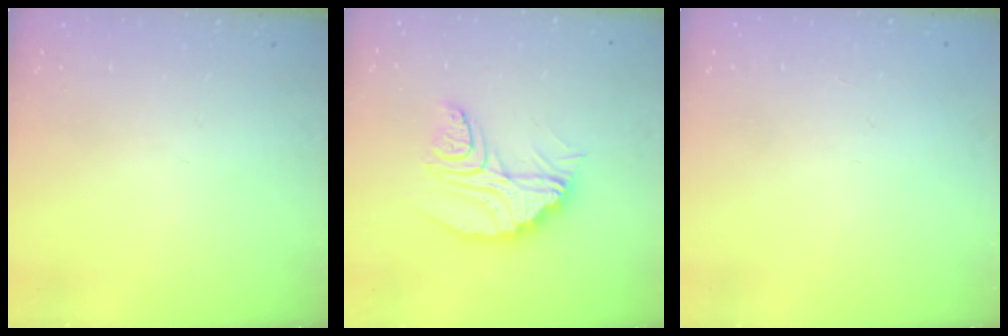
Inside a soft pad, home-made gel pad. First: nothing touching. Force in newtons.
{"total": 13.1, "press": 13.1, "slide": 1.1}
{"total": 2.2, "press": 2.2, "slide": 0.1}